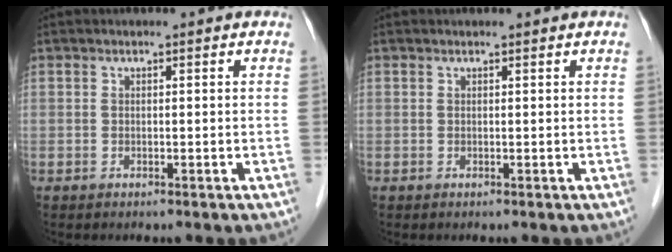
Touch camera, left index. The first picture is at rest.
{"total": 0.0}